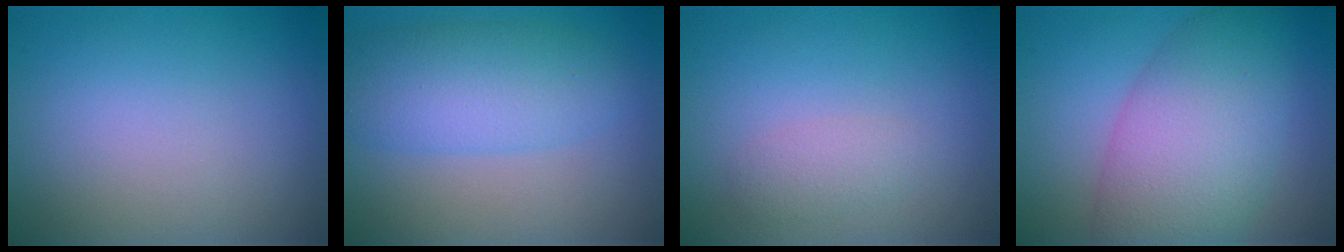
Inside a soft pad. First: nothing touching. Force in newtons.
{"total": 5.7, "press": 5.6, "slide": 0.4}
{"total": 1.5, "press": 1.5, "slide": 0.1}
{"total": 8.4, "press": 8.4, "slide": 0.2}